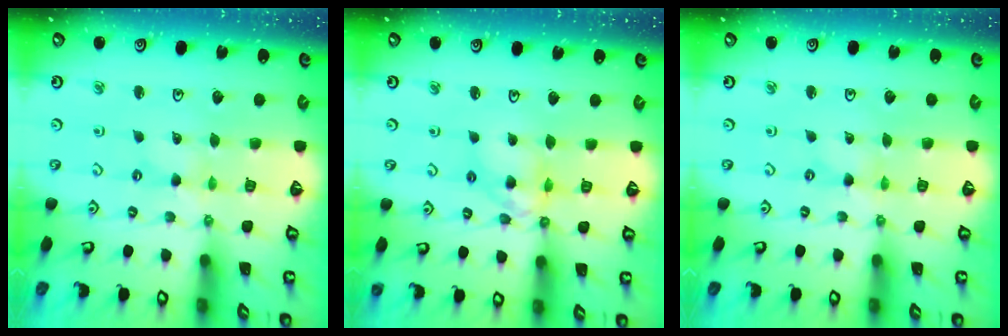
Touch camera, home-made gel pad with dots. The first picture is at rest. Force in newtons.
{"total": 9.8, "press": 9.7, "slide": 1.1}
{"total": 0.0}